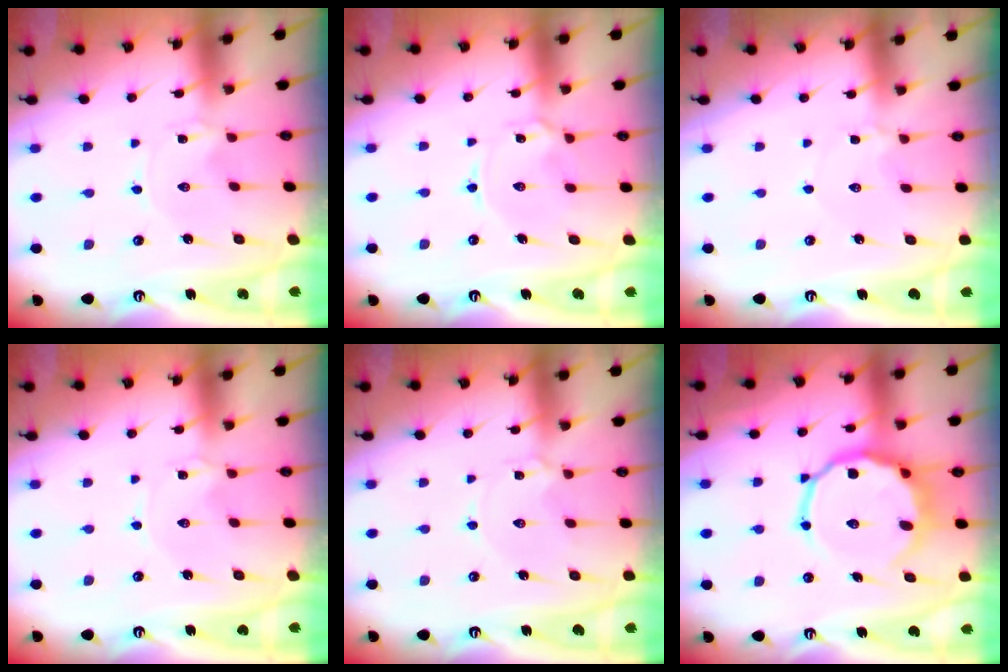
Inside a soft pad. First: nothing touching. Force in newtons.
{"total": 2.6, "press": 2.6, "slide": 0.4}
{"total": 2.7, "press": 2.7, "slide": 0.3}
{"total": 0.0}
{"total": 3.7, "press": 3.7, "slide": 0.3}
{"total": 13.9, "press": 13.6, "slide": 2.9}